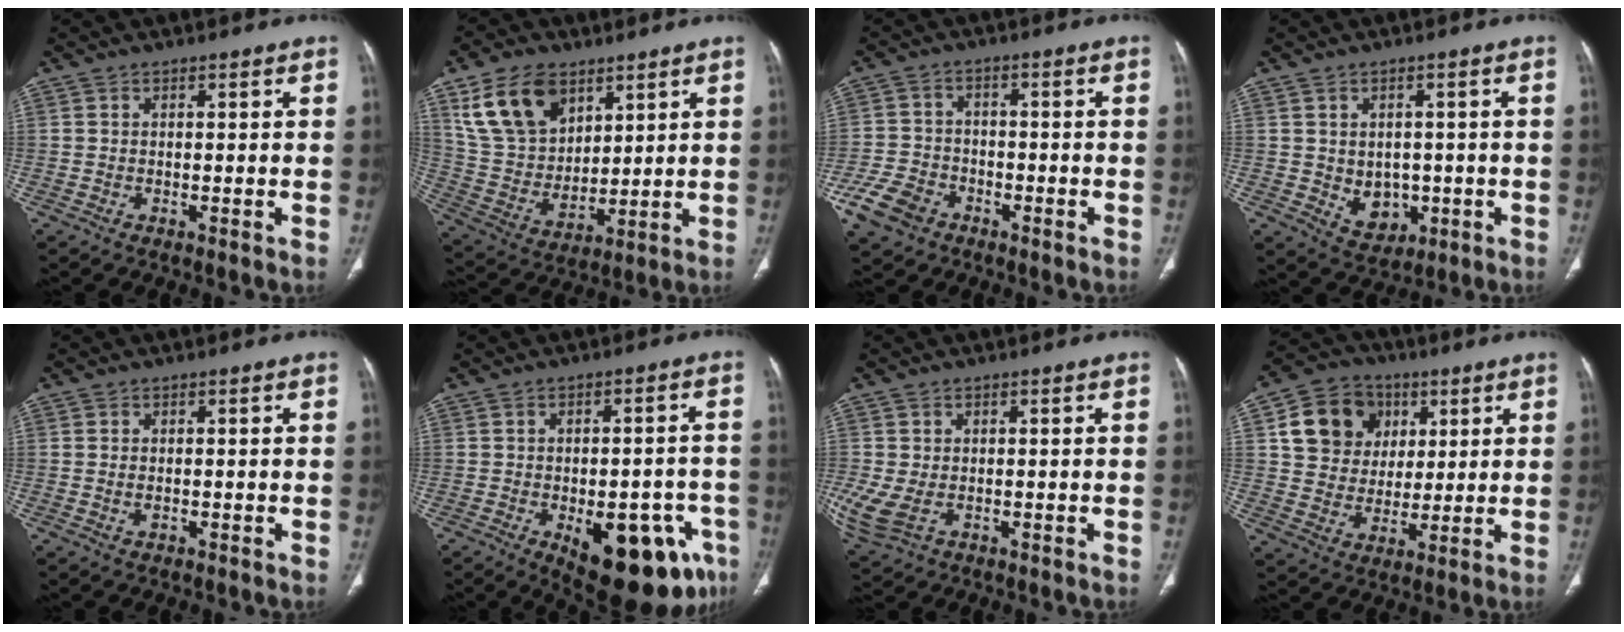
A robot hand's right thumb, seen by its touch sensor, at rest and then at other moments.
{"total": 15.7, "force": [8.5, 9.9, 8.7], "torque": [-0.138, -0.032, 0.178]}
{"total": 8.2, "force": [-4.4, 5.9, 3.6], "torque": [-0.067, 0.022, -0.079]}
{"total": 6.4, "force": [-0.9, 5.1, 3.7], "torque": [-0.028, 0.001, 0.006]}
{"total": 1.2, "force": [-0.2, 0.7, 0.9], "torque": [-0.021, 0.002, -0.003]}
{"total": 19.4, "force": [-8.2, 8.8, 15.2], "torque": [-0.144, 0.022, -0.090]}
{"total": 7.3, "force": [-1.3, 5.0, 5.2], "torque": [-0.137, -0.007, -0.013]}
{"total": 14.1, "force": [4.7, 12.0, 5.7], "torque": [-0.073, 0.001, 0.085]}